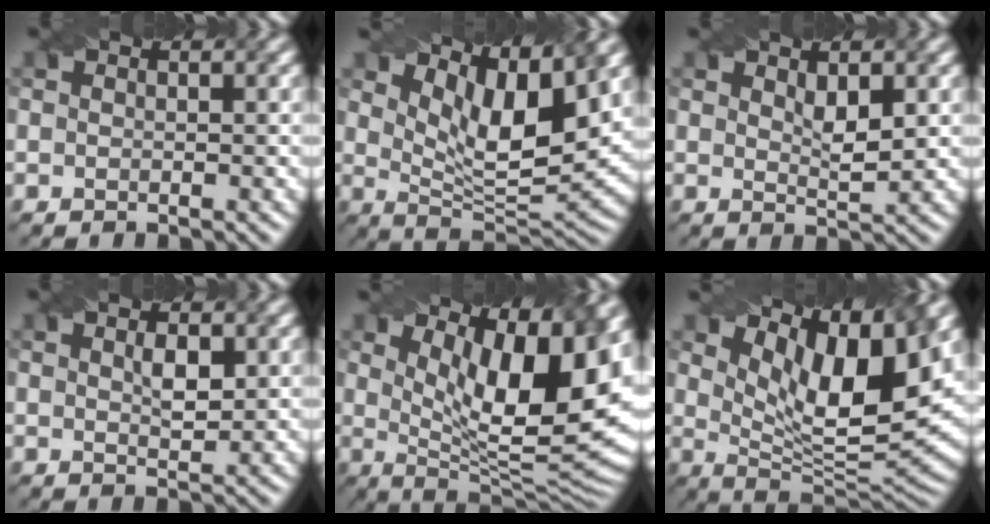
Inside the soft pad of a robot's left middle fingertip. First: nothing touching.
{"total": 8.7, "force": [4.4, 2.9, 7.0], "torque": [-0.122, -0.008, 0.078]}
{"total": 2.2, "force": [0.9, 0.7, 1.9], "torque": [-0.032, -0.002, 0.019]}
{"total": 1.8, "force": [0.8, 0.6, 1.5], "torque": [-0.028, 0.000, 0.016]}
{"total": 14.4, "force": [5.0, 4.9, 12.6], "torque": [-0.162, 0.000, 0.082]}
{"total": 11.2, "force": [5.2, 3.7, 9.2], "torque": [-0.155, -0.004, 0.095]}